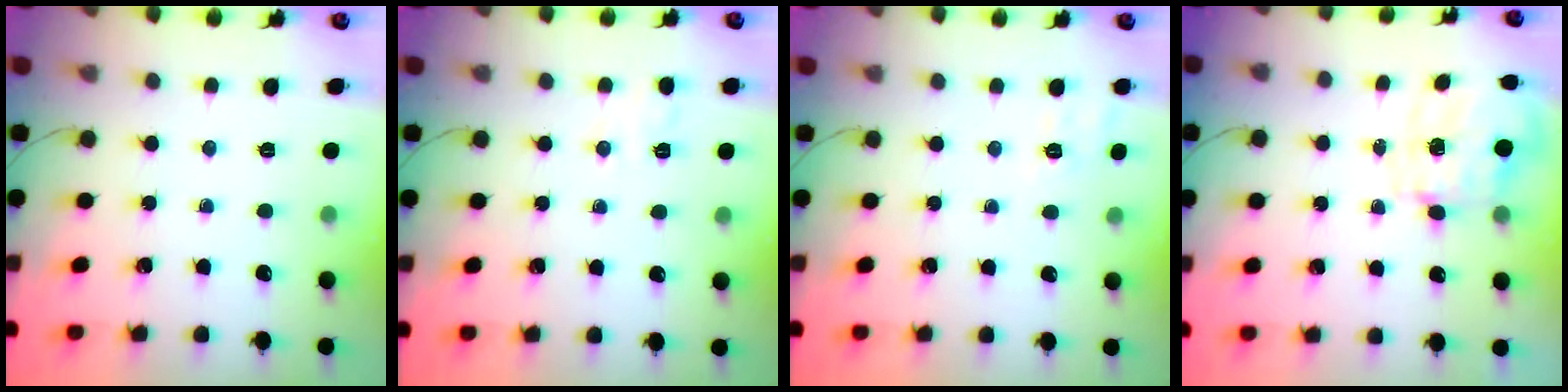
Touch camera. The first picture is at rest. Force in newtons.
{"total": 1.4, "press": 0.7, "slide": 1.2}
{"total": 2.5, "press": 1.6, "slide": 1.9}
{"total": 3.6, "press": 3.5, "slide": 1.0}